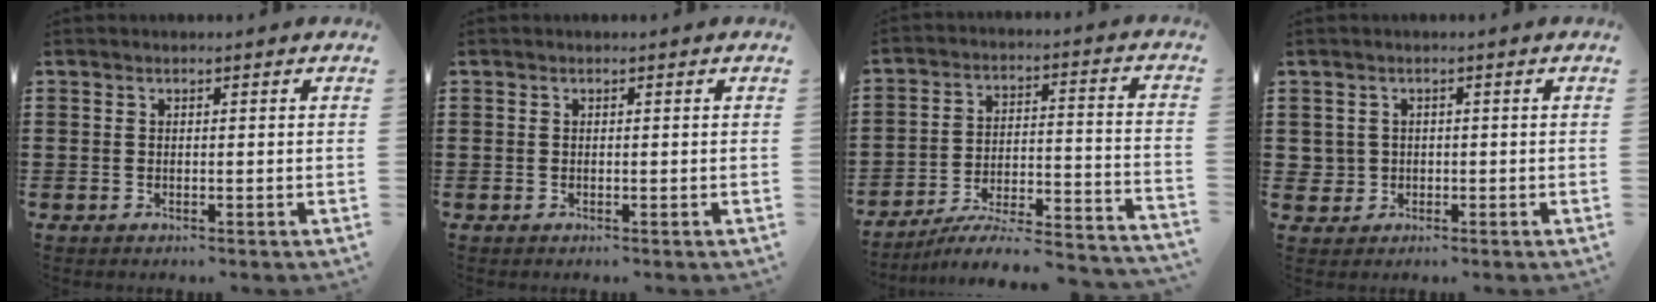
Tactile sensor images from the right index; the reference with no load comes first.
{"total": 0.0}
{"total": 5.7, "force": [-5.1, 0.5, 2.5], "torque": [-0.039, -0.009, -0.101]}
{"total": 1.8, "force": [-0.5, 1.7, 0.2], "torque": [-0.013, 0.003, -0.012]}